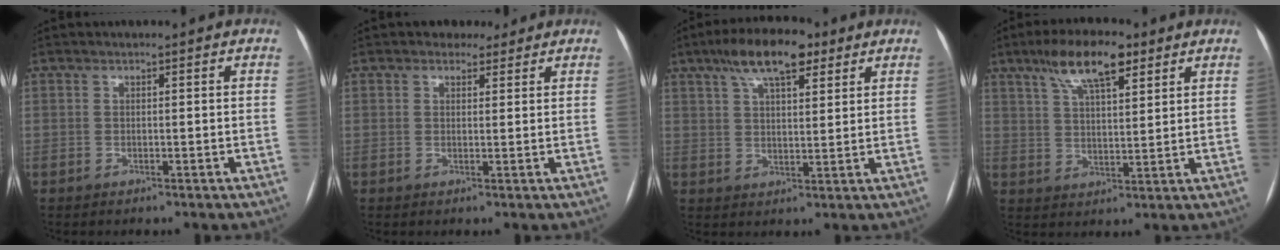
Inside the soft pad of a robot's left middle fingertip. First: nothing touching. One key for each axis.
{"total": 2.9, "fx": 2.2, "fy": 1.8, "fz": 0.5, "tx": -0.003, "ty": 0.008, "tz": 0.029}
{"total": 10.4, "fx": 6.5, "fy": 3.5, "fz": 7.3, "tx": -0.127, "ty": 0.022, "tz": 0.109}
{"total": 10.0, "fx": 6.3, "fy": 2.9, "fz": 7.2, "tx": -0.131, "ty": 0.016, "tz": 0.110}